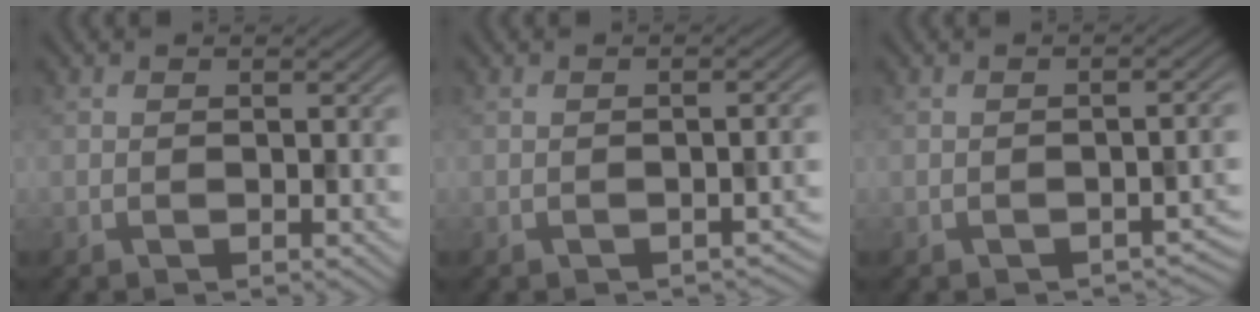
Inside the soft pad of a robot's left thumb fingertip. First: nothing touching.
{"total": 1.5, "force": [-0.9, 0.5, 1.0], "torque": [-0.014, 0.000, -0.010]}
{"total": 2.2, "force": [-1.4, 0.7, 1.5], "torque": [-0.023, -0.001, -0.015]}